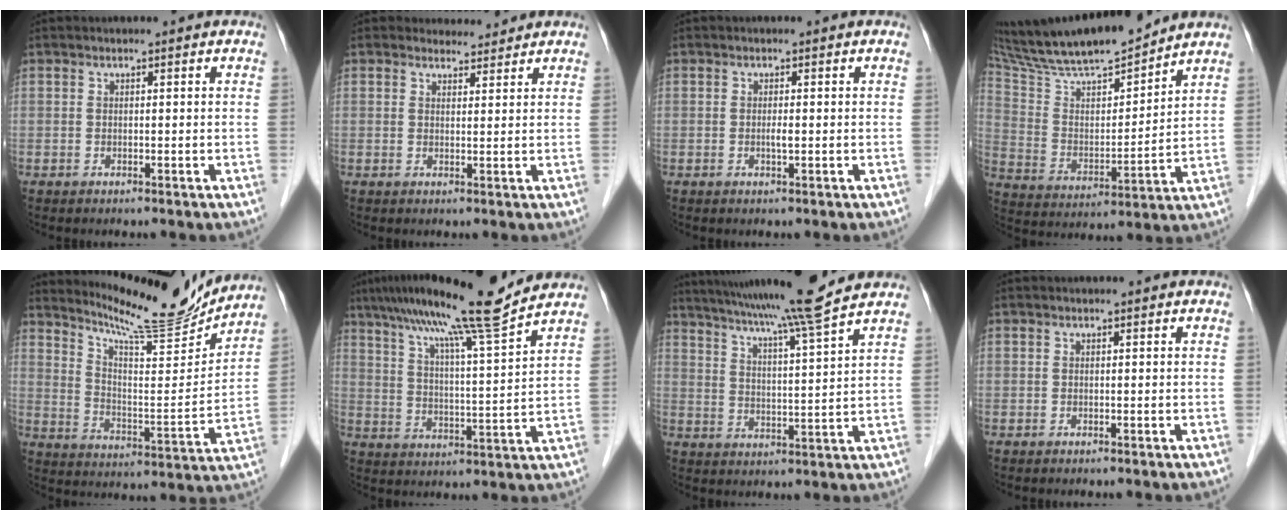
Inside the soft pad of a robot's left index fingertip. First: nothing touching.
{"total": 2.5, "force": [2.4, 0.7, -0.2], "torque": [0.000, 0.000, 0.036]}
{"total": 0.9, "force": [-0.1, 0.0, 0.8], "torque": [-0.019, -0.003, -0.003]}
{"total": 19.2, "force": [17.3, 1.9, 8.0], "torque": [-0.151, 0.005, 0.304]}
{"total": 14.8, "force": [14.2, -0.1, 4.1], "torque": [-0.081, -0.036, 0.220]}
{"total": 15.2, "force": [12.4, -1.6, 8.5], "torque": [-0.144, 0.004, 0.189]}
{"total": 15.6, "force": [13.5, -2.1, 7.6], "torque": [-0.131, -0.016, 0.199]}
{"total": 0.0}